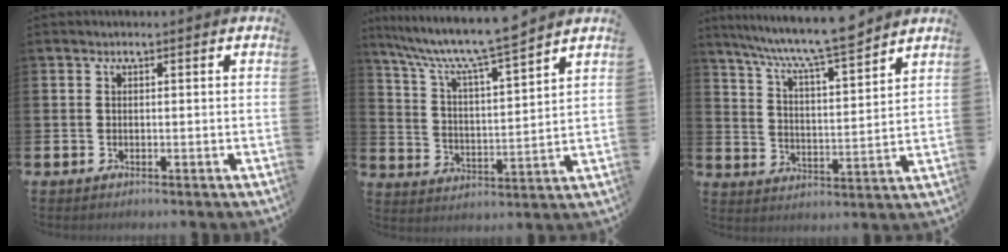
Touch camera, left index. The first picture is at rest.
{"total": 9.0, "force": [8.3, 0.4, 3.6], "torque": [-0.099, -0.056, 0.141]}
{"total": 9.2, "force": [8.6, 0.5, 3.3], "torque": [-0.093, -0.058, 0.149]}